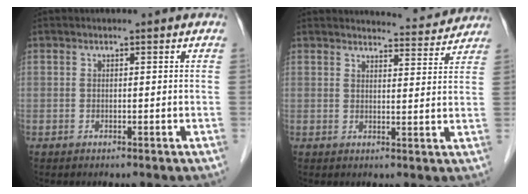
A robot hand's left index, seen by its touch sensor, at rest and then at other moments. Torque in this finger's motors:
{"motor_torque": [0.96, -1.18, -0.01, -0.01]}